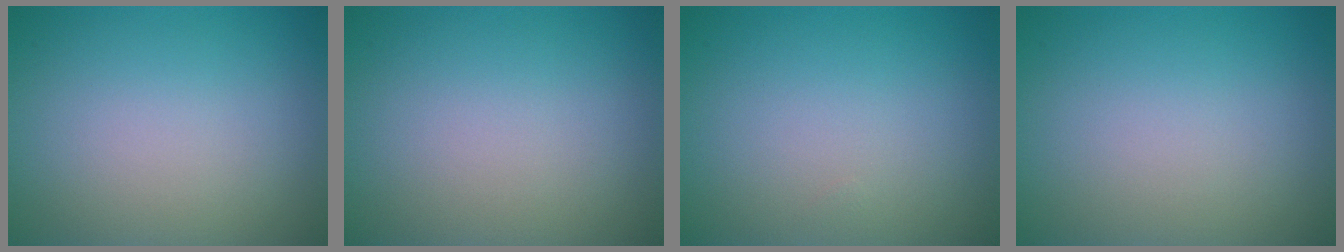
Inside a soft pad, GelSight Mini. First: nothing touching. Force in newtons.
{"total": 0.0}
{"total": 0.0}
{"total": 0.0}